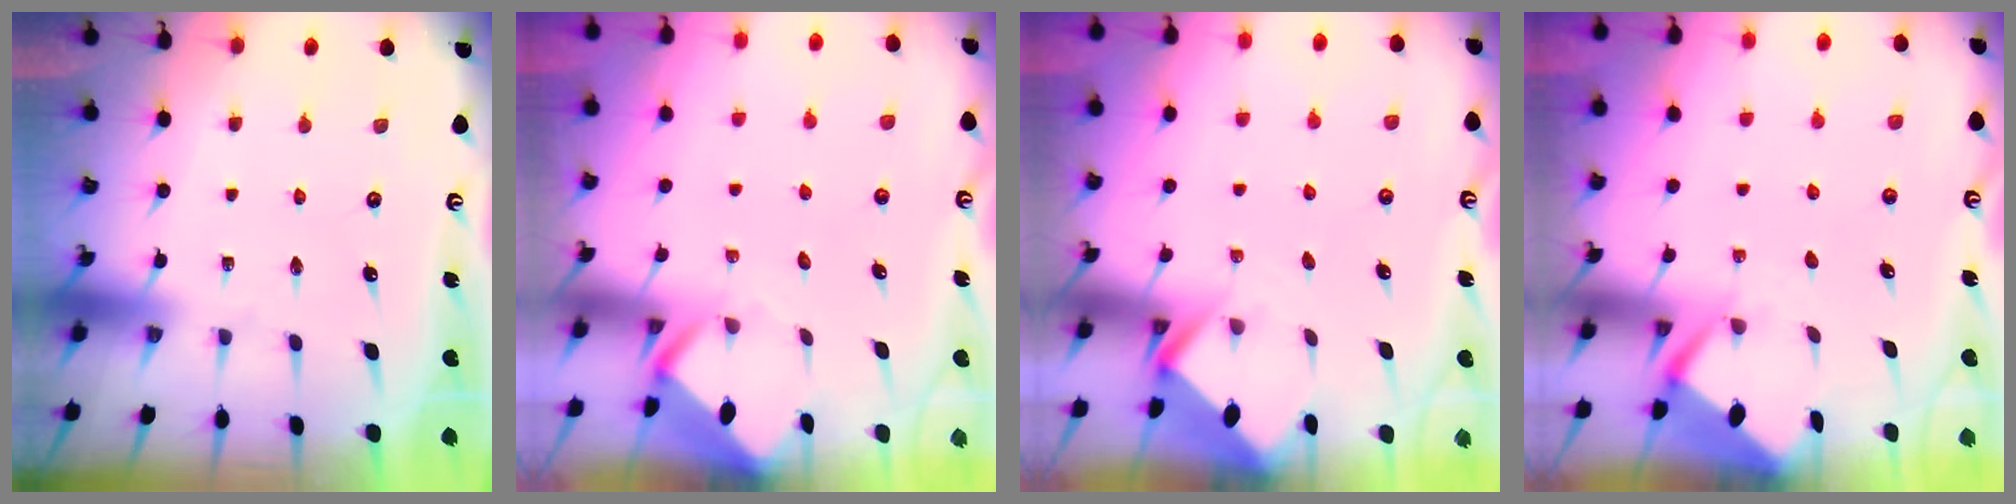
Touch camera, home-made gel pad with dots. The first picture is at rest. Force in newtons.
{"total": 3.4, "press": 3.4, "slide": 0.2}
{"total": 2.9, "press": 2.9, "slide": 0.2}
{"total": 2.8, "press": 2.8, "slide": 0.4}